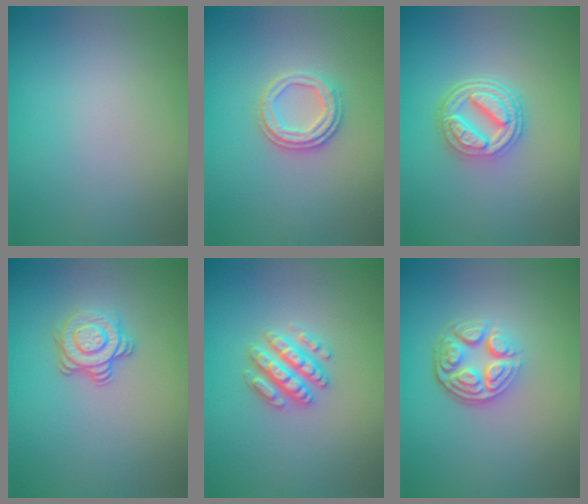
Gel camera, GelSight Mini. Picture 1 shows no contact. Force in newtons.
{"total": 2.6, "press": 2.5, "slide": 0.7}
{"total": 4.9, "press": 3.7, "slide": 3.3}
{"total": 3.1, "press": 2.5, "slide": 1.7}
{"total": 3.2, "press": 3.1, "slide": 0.6}
{"total": 4.7, "press": 3.3, "slide": 3.3}